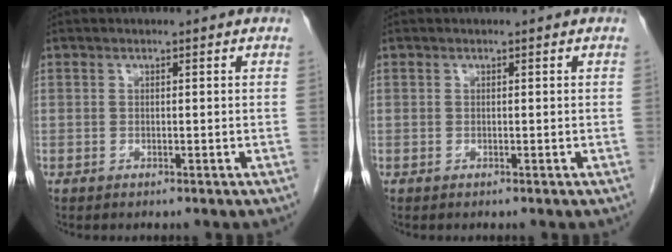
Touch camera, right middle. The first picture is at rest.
{"total": 0.0}